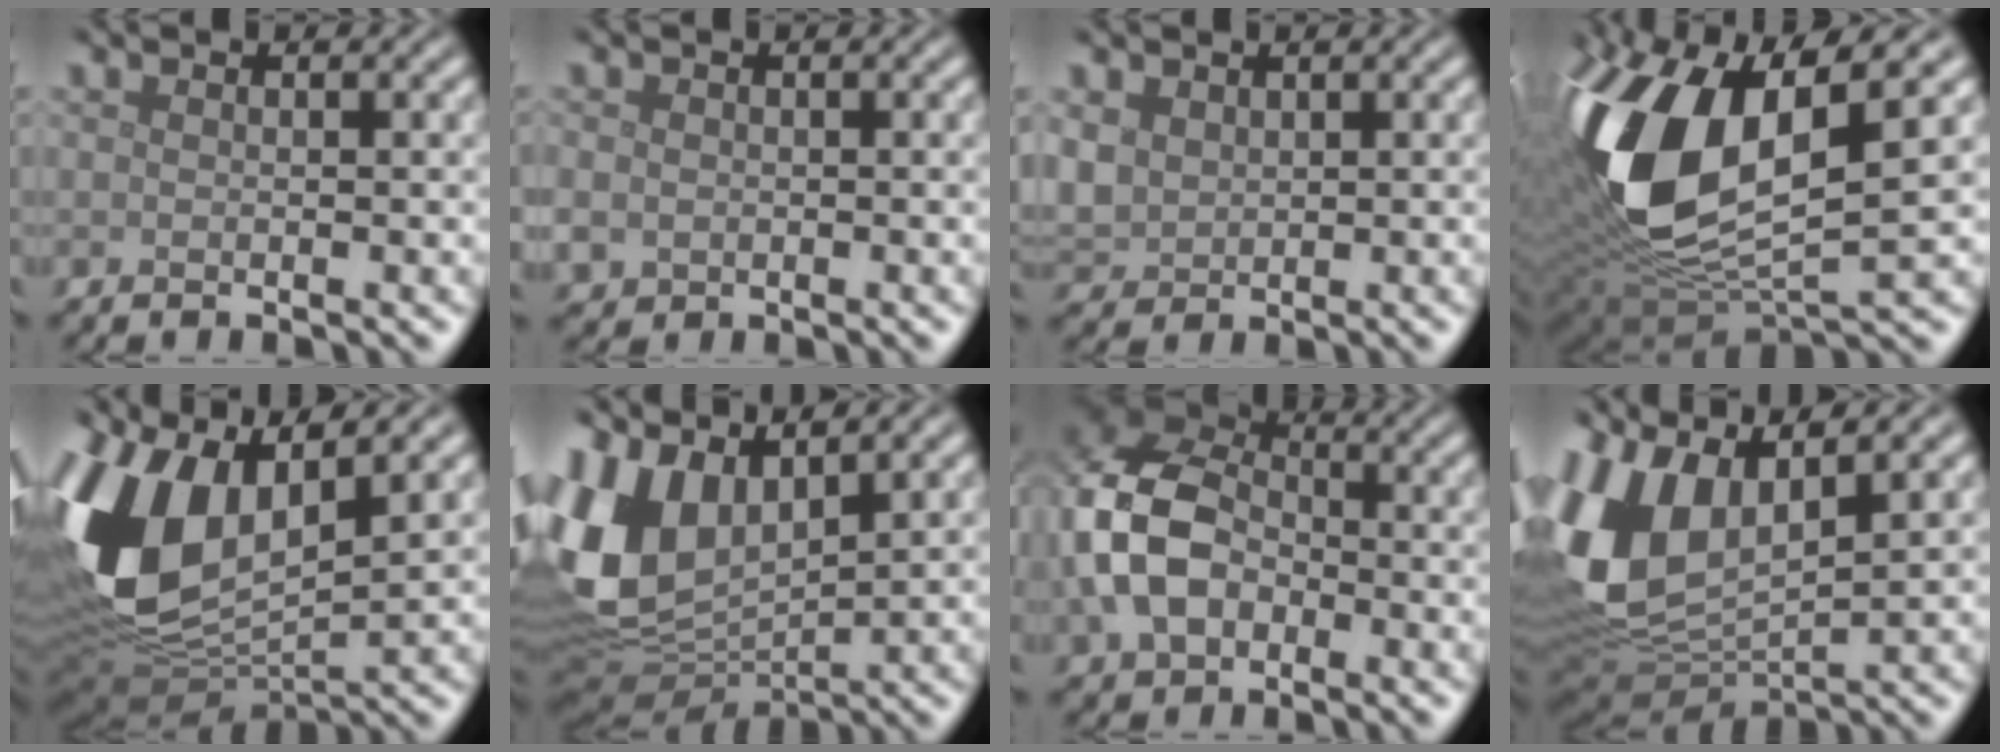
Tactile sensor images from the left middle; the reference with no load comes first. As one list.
[{"total": 2.0, "force": [-0.3, 1.9, 0.7], "torque": [-0.018, -0.008, -0.004]}, {"total": 2.8, "force": [1.1, 2.3, 1.2], "torque": [-0.040, 0.001, 0.024]}, {"total": 14.6, "force": [2.4, 7.7, 12.2], "torque": [-0.269, -0.012, 0.044]}, {"total": 13.2, "force": [2.6, 7.5, 10.6], "torque": [-0.260, -0.001, 0.040]}, {"total": 9.5, "force": [2.8, 5.9, 6.9], "torque": [-0.172, -0.005, 0.057]}, {"total": 9.1, "force": [-1.6, 6.6, 6.1], "torque": [-0.154, 0.003, -0.041]}, {"total": 12.1, "force": [3.0, 6.8, 9.5], "torque": [-0.255, 0.005, 0.052]}]